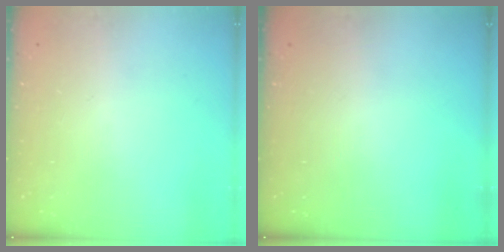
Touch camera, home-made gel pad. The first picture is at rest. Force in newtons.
{"total": 0.0}